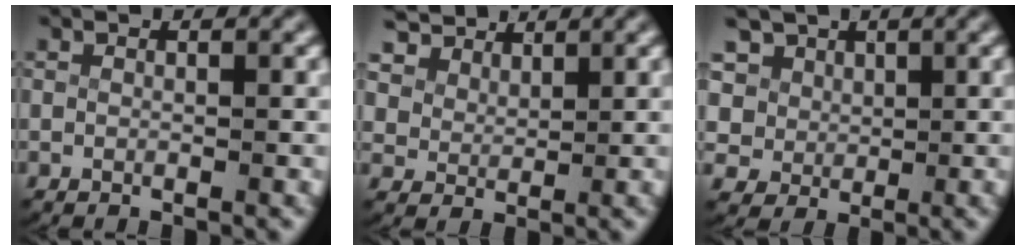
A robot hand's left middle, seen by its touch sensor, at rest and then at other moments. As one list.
[{"total": 5.2, "force": [4.3, 2.5, 1.5], "torque": [-0.043, 0.003, 0.078]}, {"total": 7.4, "force": [1.3, 6.9, 2.2], "torque": [-0.092, -0.034, 0.036]}]